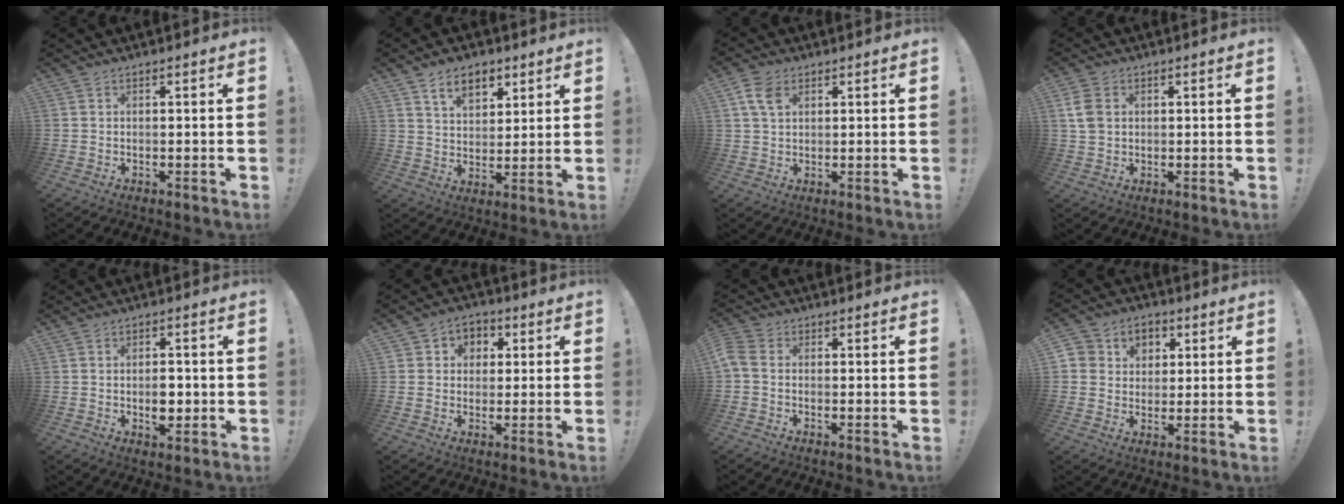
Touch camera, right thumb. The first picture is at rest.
{"total": 9.2, "force": [5.5, 5.6, 4.8], "torque": [-0.073, -0.019, 0.101]}
{"total": 6.2, "force": [2.6, 4.0, 3.9], "torque": [-0.070, 0.002, 0.051]}
{"total": 6.2, "force": [1.5, 4.6, 4.0], "torque": [-0.083, 0.001, 0.027]}
{"total": 4.6, "force": [-1.0, 3.3, 3.1], "torque": [-0.035, 0.003, -0.017]}
{"total": 5.3, "force": [0.0, 5.2, 1.3], "torque": [-0.014, 0.007, 0.002]}
{"total": 3.5, "force": [-0.3, 2.4, 2.5], "torque": [-0.061, 0.001, -0.003]}
{"total": 7.2, "force": [1.3, 6.9, 1.5], "torque": [-0.019, -0.003, 0.030]}